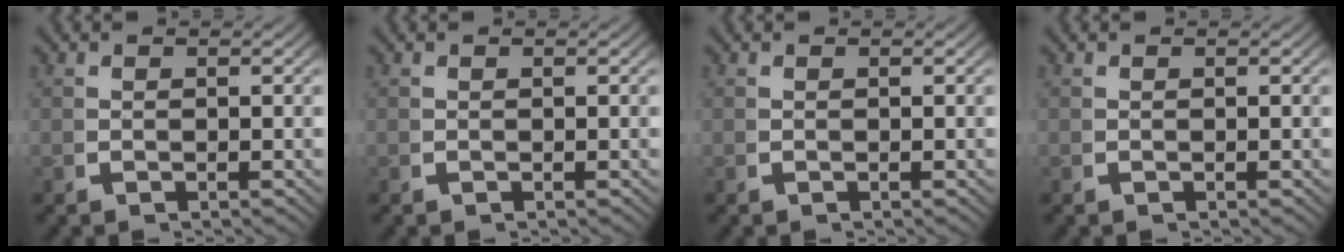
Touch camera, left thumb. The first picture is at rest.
{"total": 0.0}
{"total": 0.0}
{"total": 0.0}